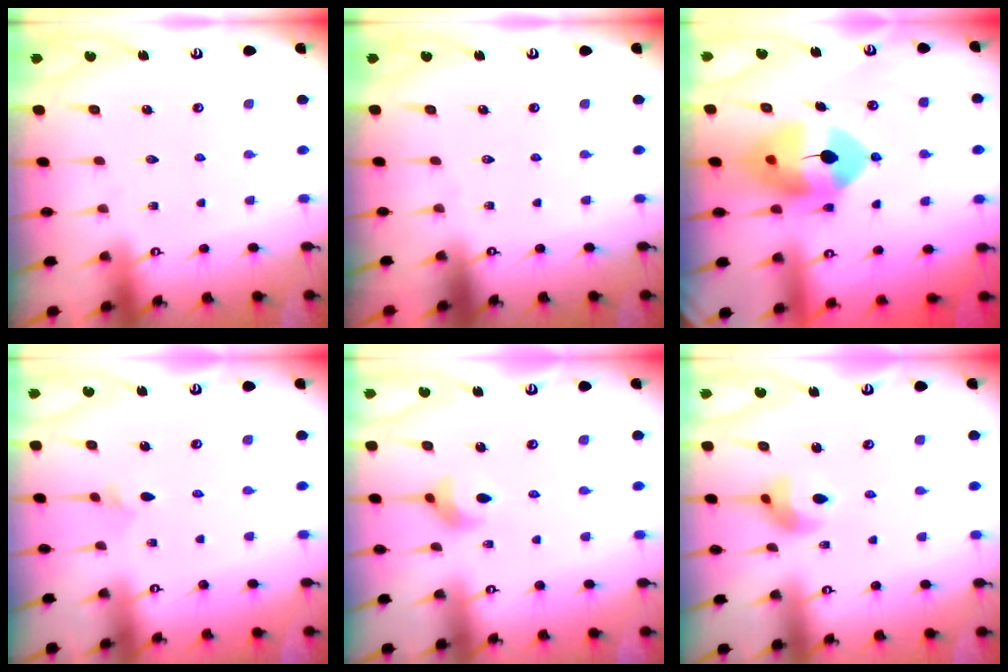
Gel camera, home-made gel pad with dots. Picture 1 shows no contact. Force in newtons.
{"total": 0.0}
{"total": 12.6, "press": 12.5, "slide": 1.8}
{"total": 2.1, "press": 2.1, "slide": 0.5}
{"total": 5.7, "press": 5.6, "slide": 1.0}
{"total": 7.7, "press": 7.7, "slide": 0.9}